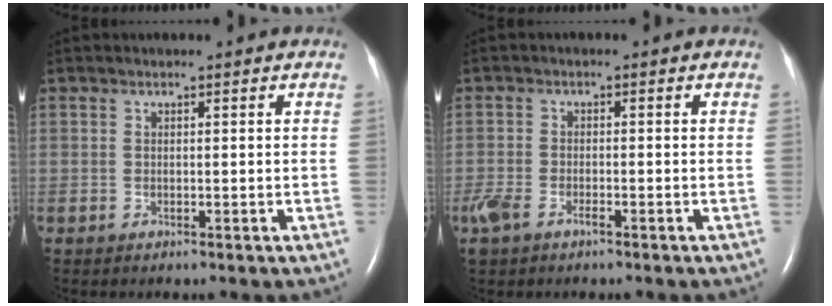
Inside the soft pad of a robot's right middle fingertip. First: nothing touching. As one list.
[{"total": 4.7, "force": [-2.9, 2.1, 3.0], "torque": [-0.069, -0.007, -0.054]}]